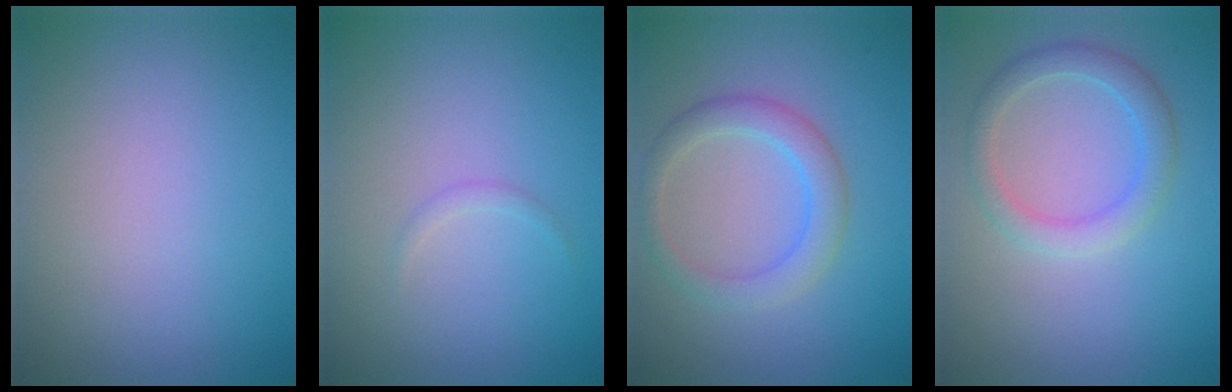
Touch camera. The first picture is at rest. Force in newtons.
{"total": 0.6, "press": 0.6, "slide": 0.0}
{"total": 3.0, "press": 3.0, "slide": 0.1}
{"total": 2.8, "press": 2.8, "slide": 0.1}